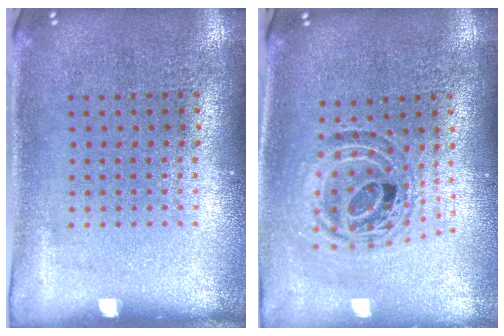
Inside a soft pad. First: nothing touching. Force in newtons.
{"total": 1.0, "press": 0.9, "slide": 0.2}